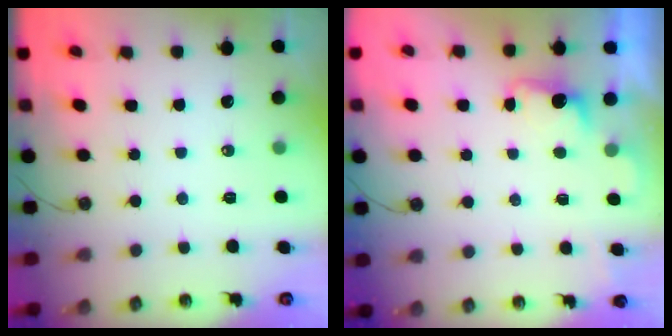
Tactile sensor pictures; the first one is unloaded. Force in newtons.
{"total": 1.3, "press": 1.0, "slide": 0.8}